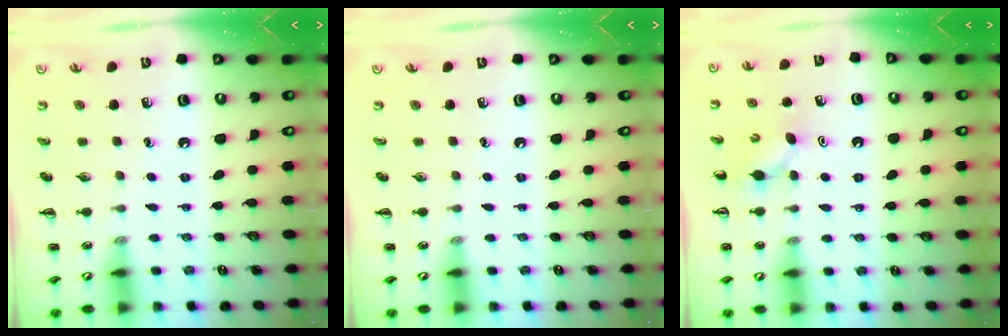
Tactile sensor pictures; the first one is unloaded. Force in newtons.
{"total": 0.0}
{"total": 4.6, "press": 4.3, "slide": 1.5}